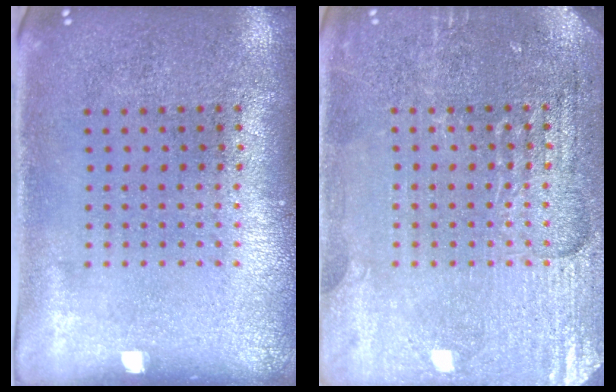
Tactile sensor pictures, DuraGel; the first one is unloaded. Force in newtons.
{"total": 3.7, "press": 3.5, "slide": 1.0}